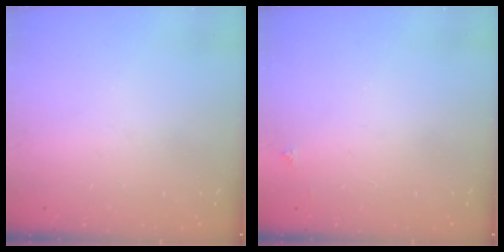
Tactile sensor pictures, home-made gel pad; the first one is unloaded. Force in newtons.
{"total": 2.1, "press": 2.1, "slide": 0.3}